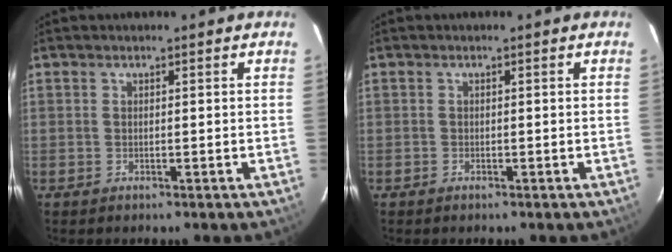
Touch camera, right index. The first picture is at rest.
{"total": 0.5, "force": [-0.5, 0.3, 0.0], "torque": [0.000, 0.001, -0.009]}